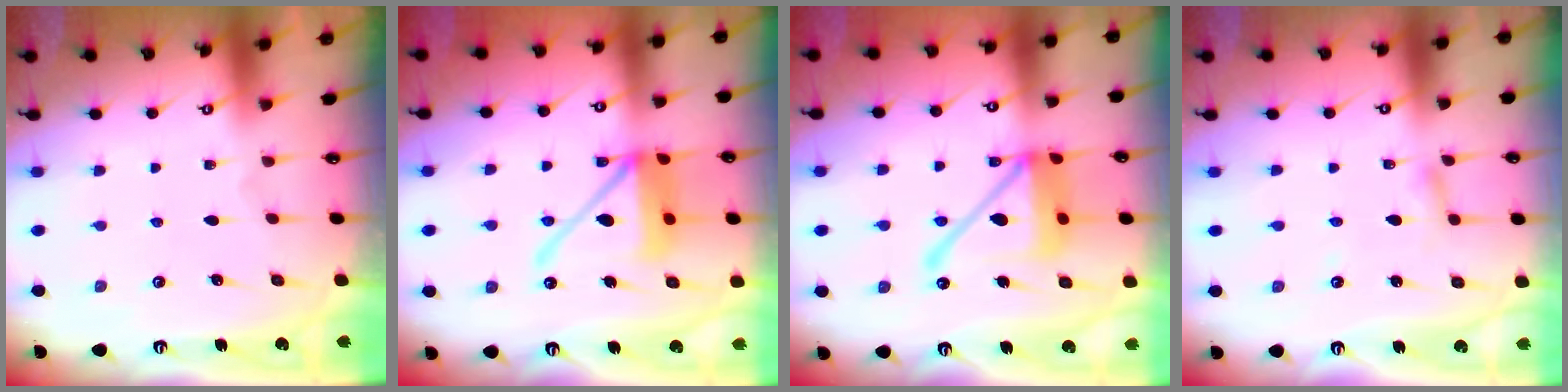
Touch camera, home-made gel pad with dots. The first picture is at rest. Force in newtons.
{"total": 14.5, "press": 14.4, "slide": 1.9}
{"total": 16.8, "press": 16.7, "slide": 1.9}
{"total": 2.5, "press": 2.5, "slide": 0.2}